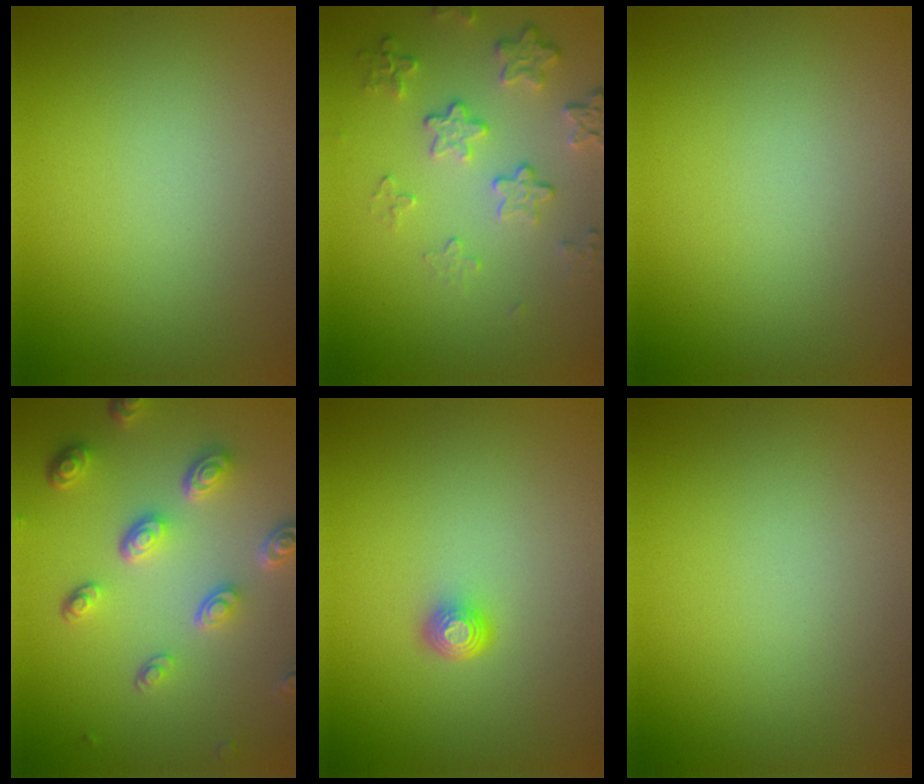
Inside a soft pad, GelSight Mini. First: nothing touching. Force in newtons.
{"total": 4.2, "press": 3.1, "slide": 2.8}
{"total": 0.0}
{"total": 5.0, "press": 3.7, "slide": 3.3}
{"total": 1.4, "press": 1.1, "slide": 1.0}
{"total": 0.0}